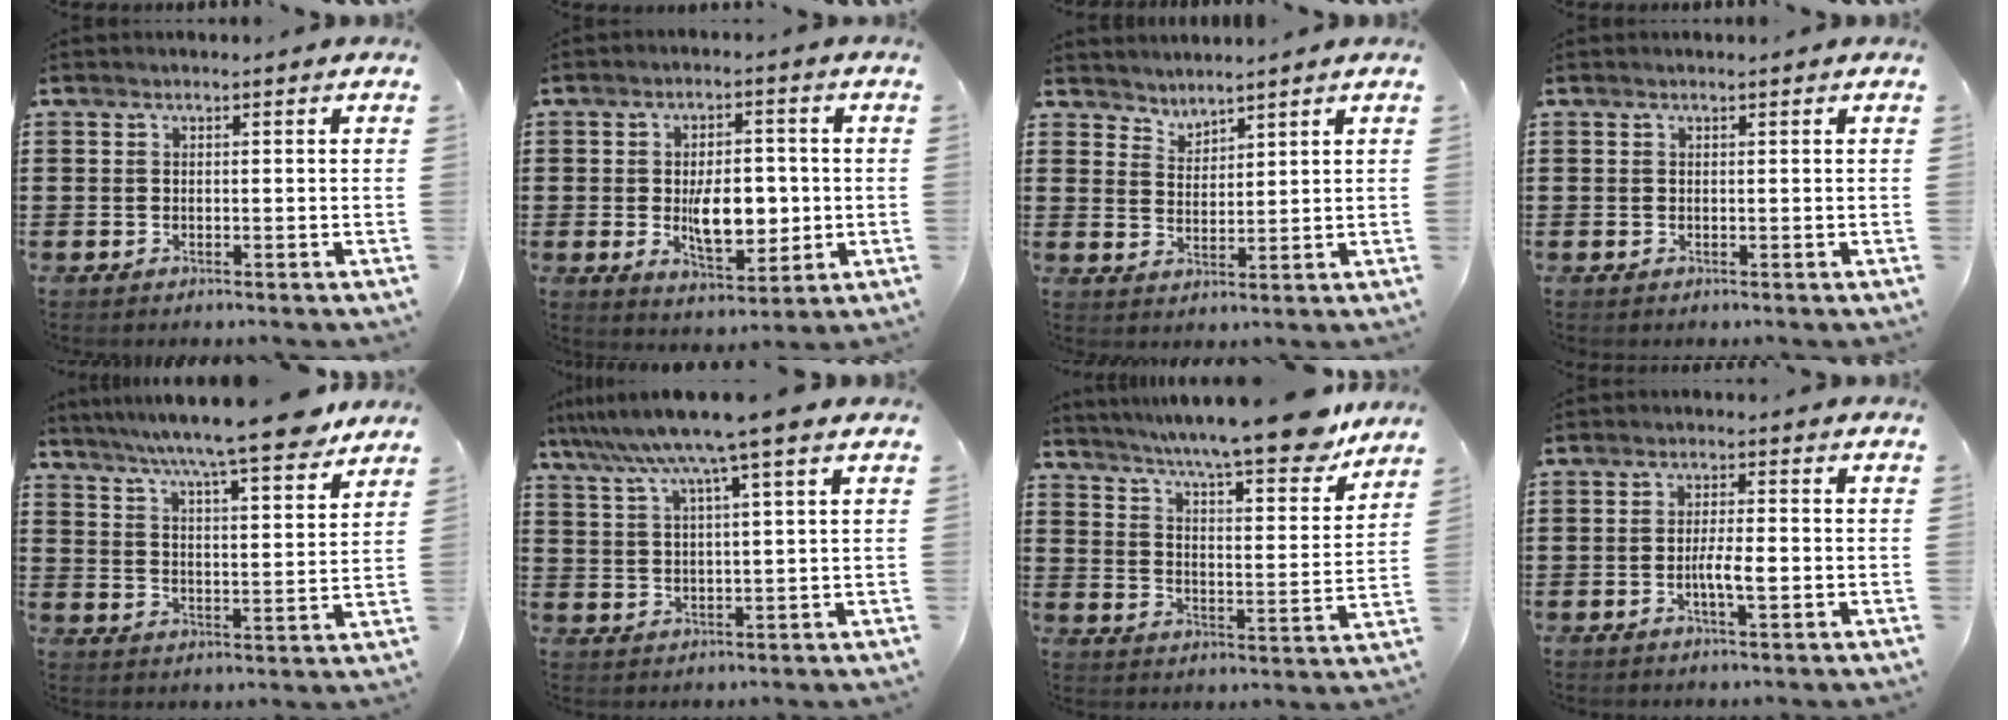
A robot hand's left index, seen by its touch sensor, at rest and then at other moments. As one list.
[{"total": 8.7, "force": [-0.8, 4.4, 7.5], "torque": [-0.123, -0.002, -0.021]}, {"total": 3.0, "force": [2.9, 0.3, -0.4], "torque": [-0.003, -0.009, 0.056]}, {"total": 0.0}, {"total": 9.6, "force": [8.5, -0.1, 4.6], "torque": [-0.102, -0.048, 0.142]}, {"total": 8.5, "force": [6.2, -0.5, 5.8], "torque": [-0.130, -0.023, 0.105]}, {"total": 11.2, "force": [9.9, 0.0, 5.4], "torque": [-0.115, -0.060, 0.165]}, {"total": 3.7, "force": [-1.0, 0.8, 3.5], "torque": [-0.061, 0.000, -0.017]}]